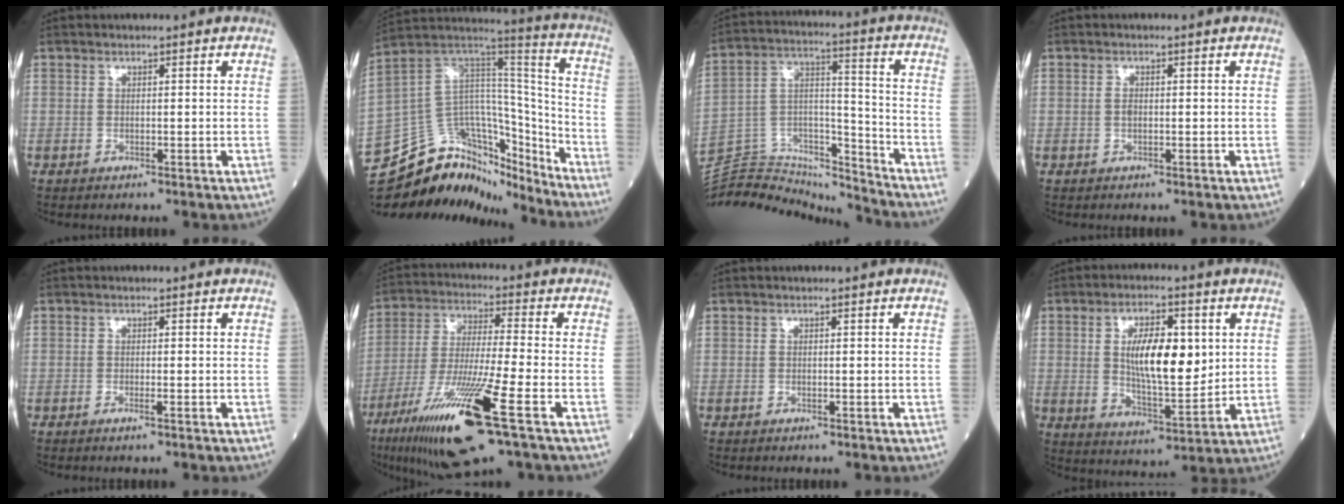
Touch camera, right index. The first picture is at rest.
{"total": 27.3, "force": [-22.9, 9.8, 11.2], "torque": [-0.203, 0.040, -0.350]}
{"total": 20.8, "force": [-20.2, 3.2, 3.4], "torque": [-0.080, 0.044, -0.327]}
{"total": 1.0, "force": [0.0, 0.5, 0.9], "torque": [-0.020, 0.001, -0.001]}
{"total": 0.9, "force": [-0.5, -0.1, 0.7], "torque": [-0.011, -0.001, -0.009]}
{"total": 17.3, "force": [-8.5, 0.5, 15.1], "torque": [-0.300, -0.043, -0.157]}
{"total": 0.0}
{"total": 11.3, "force": [2.2, 3.8, 10.4], "torque": [-0.185, -0.001, 0.041]}